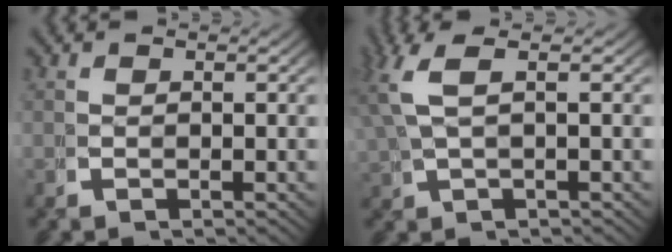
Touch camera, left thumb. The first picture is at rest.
{"total": 3.6, "force": [1.5, 1.0, 3.2], "torque": [-0.072, 0.007, 0.034]}